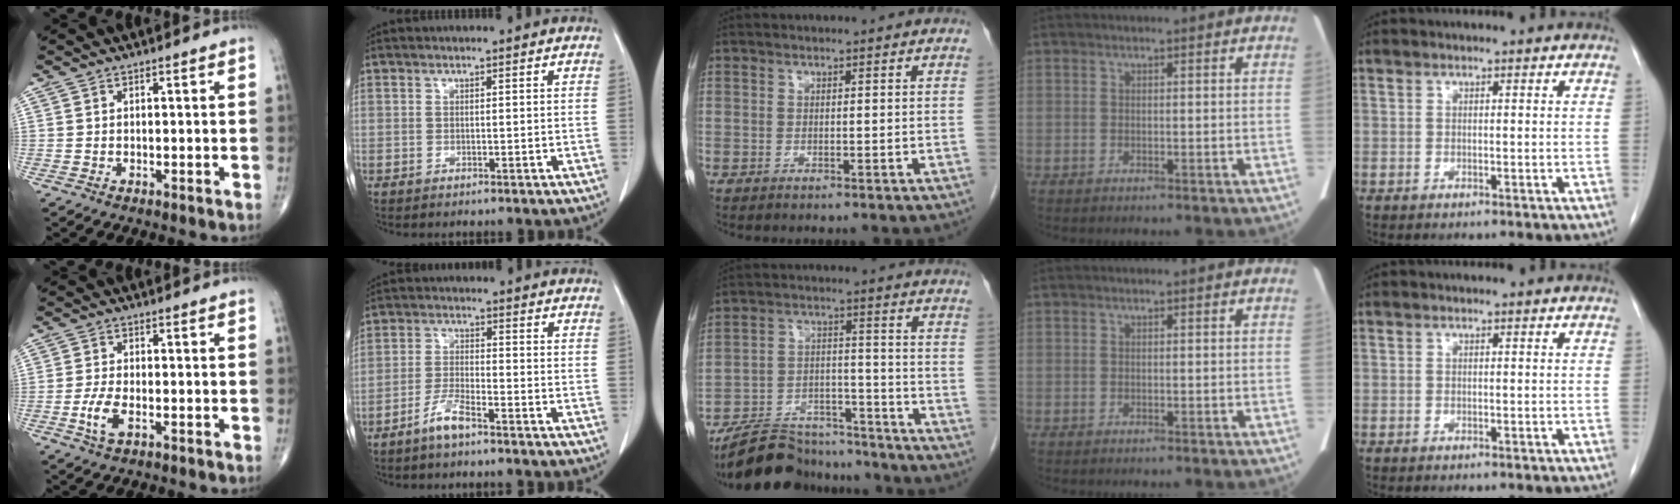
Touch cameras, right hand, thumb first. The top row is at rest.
{"thumb": {"total": 4.4, "force": [-1.5, 1.9, 3.7], "torque": [-0.084, 0.003, -0.028]}, "index": {"total": 4.3, "force": [-3.2, 0.6, 2.7], "torque": [-0.062, -0.003, -0.062]}, "middle": {"total": 14.2, "force": [-13.2, 4.1, 3.5], "torque": [-0.049, 0.023, -0.206]}}